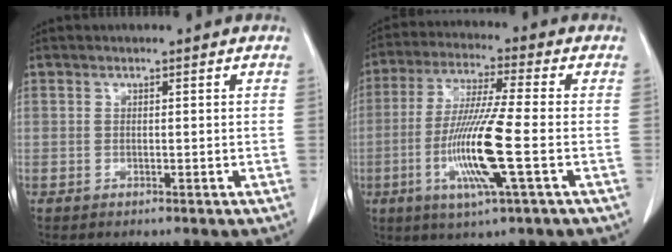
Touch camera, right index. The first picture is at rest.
{"total": 12.7, "force": [-3.3, -0.2, 12.3], "torque": [-0.250, -0.017, -0.068]}